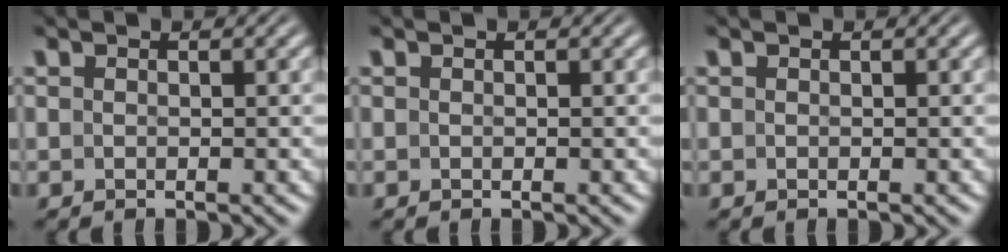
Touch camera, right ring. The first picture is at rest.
{"total": 0.0}
{"total": 0.0}